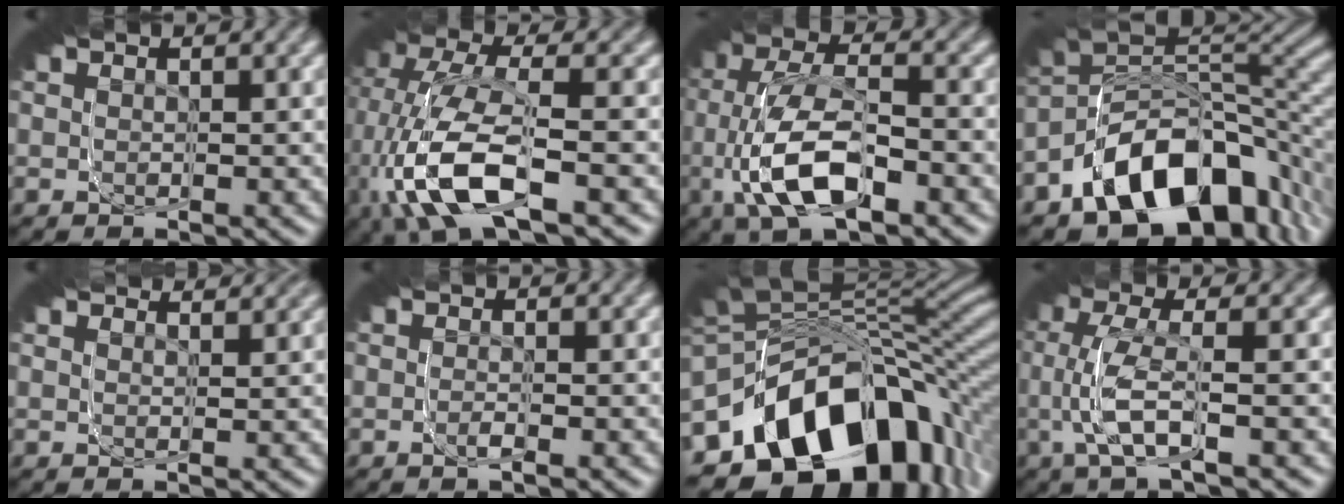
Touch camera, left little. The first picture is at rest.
{"total": 7.9, "force": [-4.4, 2.7, 6.0], "torque": [-0.135, -0.011, -0.053]}
{"total": 6.5, "force": [-4.4, 2.1, 4.3], "torque": [-0.111, -0.010, -0.065]}
{"total": 11.4, "force": [-9.7, 4.5, 3.9], "torque": [-0.064, -0.009, -0.152]}
{"total": 1.8, "force": [1.7, 0.2, 0.3], "torque": [-0.021, 0.013, 0.023]}
{"total": 1.9, "force": [-0.4, -1.8, -0.5], "torque": [0.024, 0.014, -0.011]}
{"total": 19.1, "force": [-9.7, 11.0, 12.2], "torque": [-0.189, -0.031, -0.140]}
{"total": 3.7, "force": [-1.4, 0.1, 3.4], "torque": [-0.057, 0.017, -0.022]}